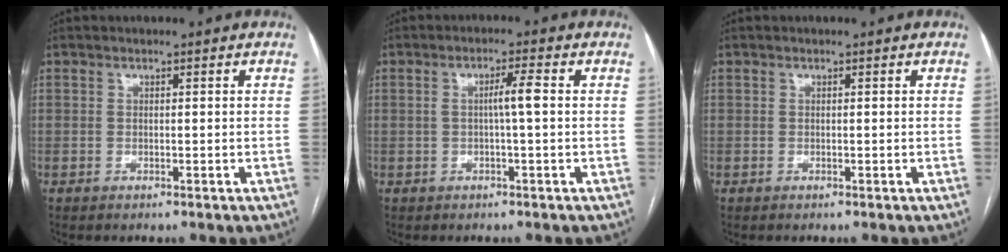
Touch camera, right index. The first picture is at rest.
{"total": 3.3, "force": [0.1, -0.2, 3.3], "torque": [-0.058, 0.004, 0.001]}
{"total": 0.0}